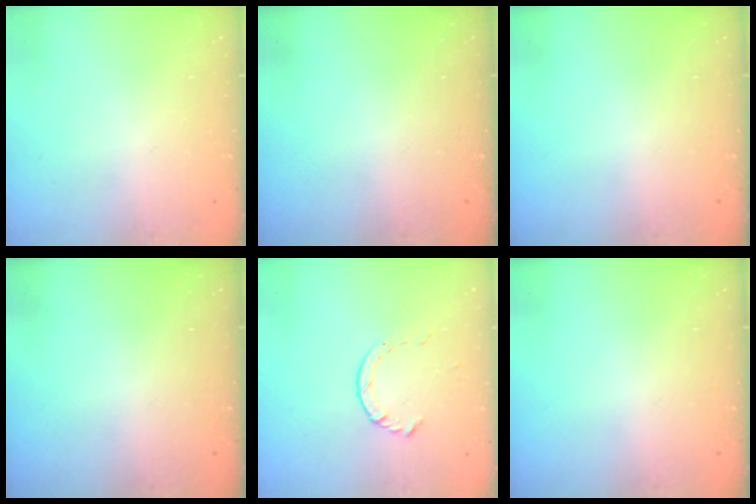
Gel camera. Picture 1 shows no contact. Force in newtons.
{"total": 0.0}
{"total": 0.0}
{"total": 0.0}
{"total": 3.5, "press": 3.5, "slide": 0.4}
{"total": 0.0}